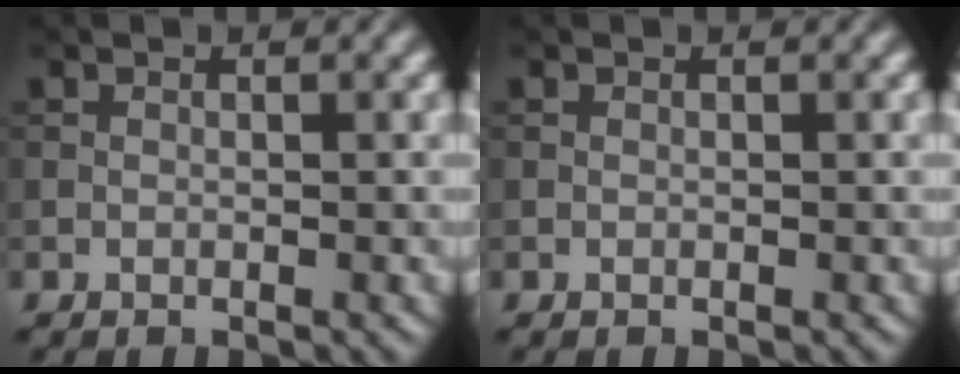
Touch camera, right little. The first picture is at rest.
{"total": 0.0}